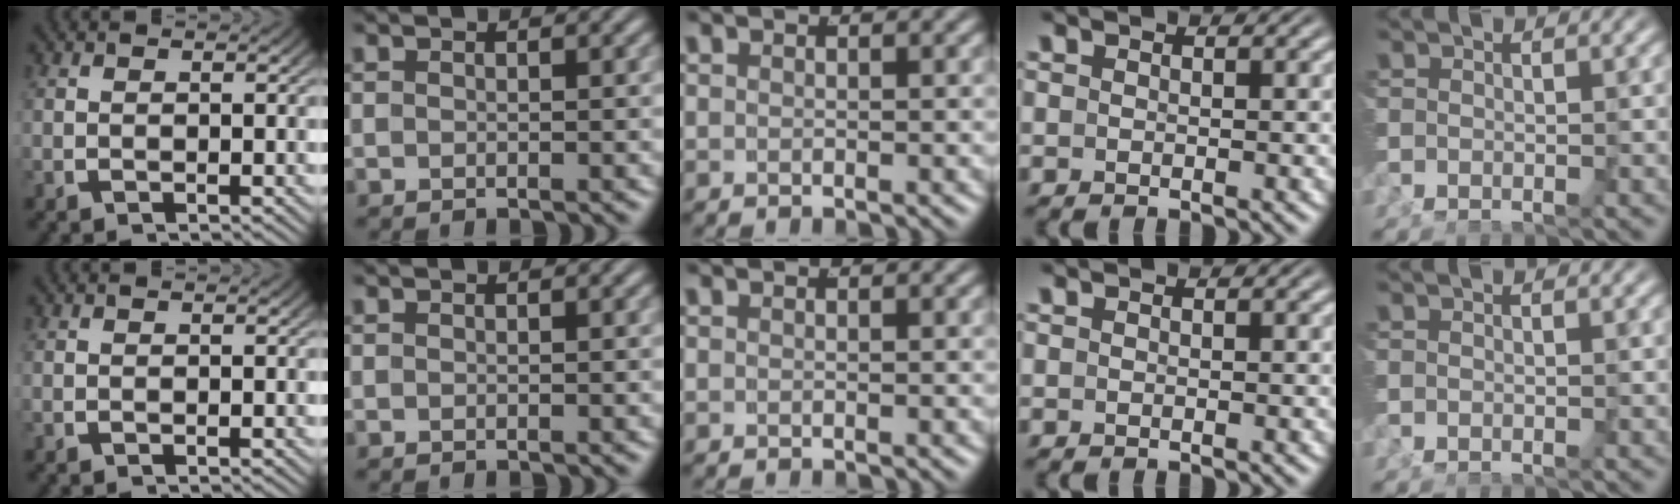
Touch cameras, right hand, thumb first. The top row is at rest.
{}